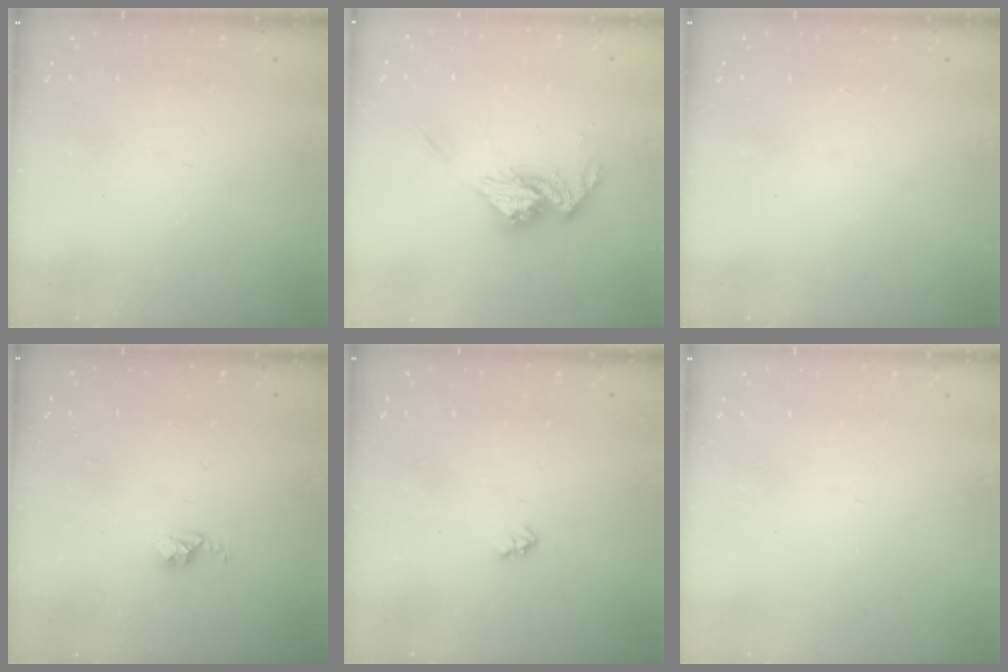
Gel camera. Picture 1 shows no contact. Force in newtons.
{"total": 12.3, "press": 12.3, "slide": 1.3}
{"total": 1.1, "press": 1.1, "slide": 0.1}
{"total": 2.8, "press": 2.7, "slide": 0.4}
{"total": 2.0, "press": 2.0, "slide": 0.3}
{"total": 0.7, "press": 0.7, "slide": 0.1}